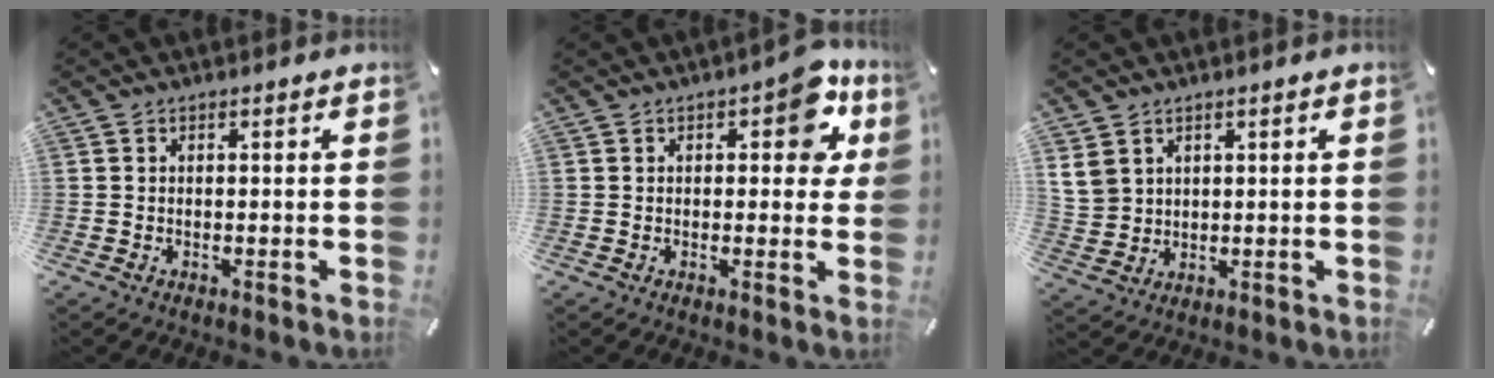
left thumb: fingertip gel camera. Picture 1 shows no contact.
{"total": 8.7, "force": [3.4, 4.6, 6.5], "torque": [-0.070, -0.009, 0.050]}
{"total": 5.4, "force": [2.8, 4.5, 1.4], "torque": [-0.046, 0.000, 0.055]}